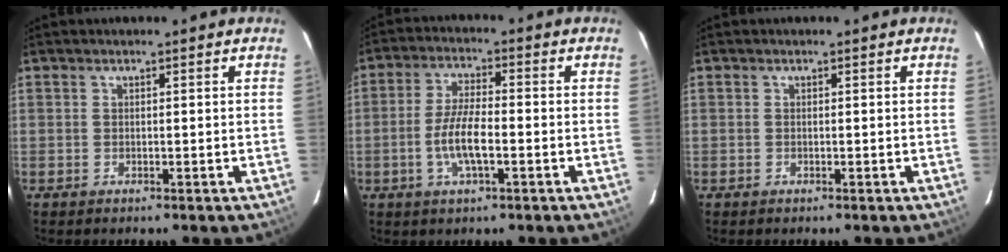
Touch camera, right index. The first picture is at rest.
{"total": 7.2, "force": [-2.2, 1.8, 6.6], "torque": [-0.134, -0.001, -0.044]}
{"total": 0.0}